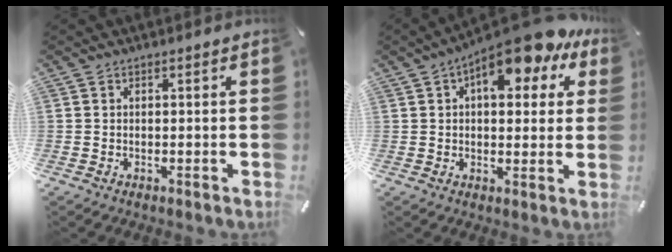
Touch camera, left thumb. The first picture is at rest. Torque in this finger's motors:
{"motor_torque": [3.03, 1.98, 1.43, -1.34, 0.35]}